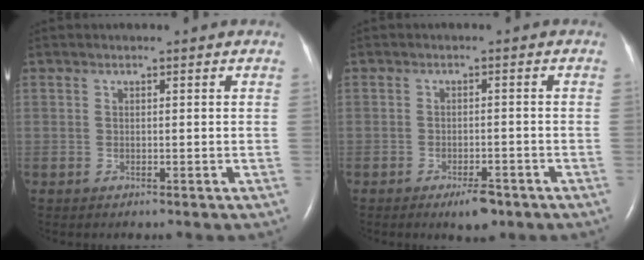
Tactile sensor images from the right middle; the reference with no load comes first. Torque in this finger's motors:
{"motor_torque": [0.64, -0.47, 0.15, 0.04]}